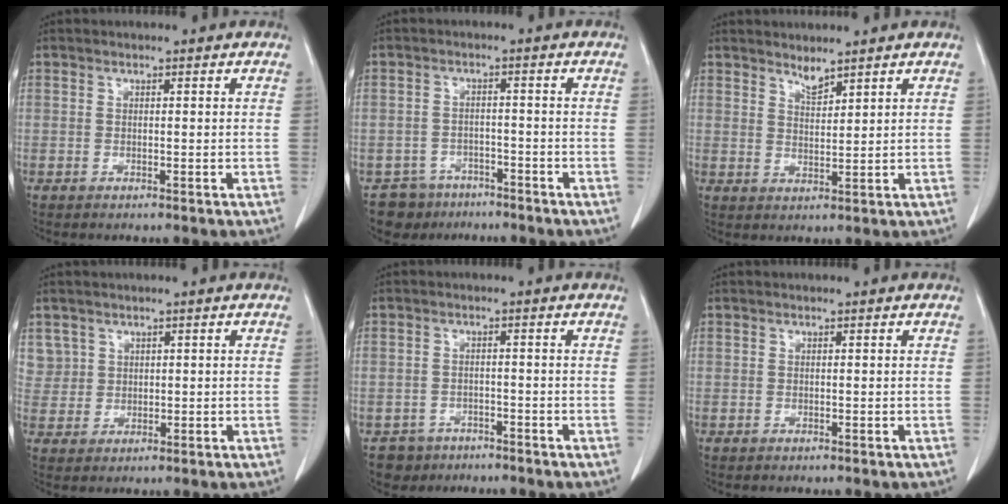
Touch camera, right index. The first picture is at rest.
{"total": 5.5, "force": [-4.2, 3.5, -0.4], "torque": [0.014, 0.008, -0.067]}
{"total": 2.3, "force": [2.2, 0.1, 0.7], "torque": [-0.013, -0.007, 0.044]}
{"total": 3.6, "force": [1.9, 3.0, -0.3], "torque": [0.023, 0.005, 0.034]}
{"total": 3.9, "force": [-2.7, 2.7, -0.5], "torque": [0.010, 0.009, -0.045]}
{"total": 0.0}